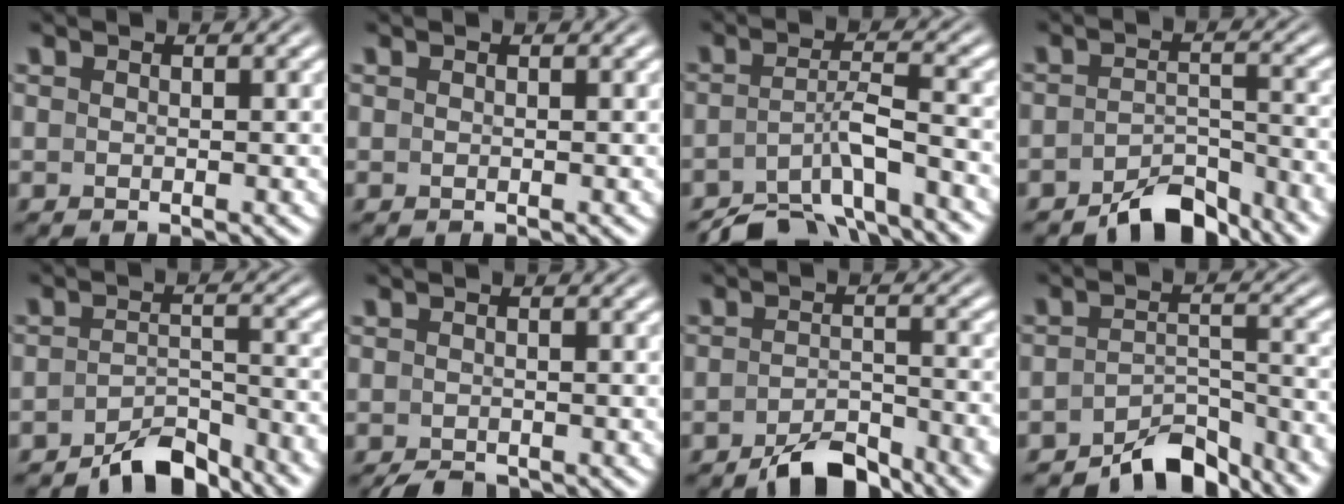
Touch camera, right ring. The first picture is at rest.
{"total": 0.0}
{"total": 7.1, "force": [-5.9, 1.9, 3.5], "torque": [-0.065, -0.028, -0.080]}
{"total": 5.0, "force": [-4.6, 1.0, 1.6], "torque": [-0.017, -0.006, -0.077]}
{"total": 5.1, "force": [-4.7, 0.9, 1.6], "torque": [-0.019, -0.006, -0.077]}
{"total": 1.6, "force": [-1.5, 0.2, 0.3], "torque": [-0.004, -0.015, -0.019]}
{"total": 4.2, "force": [-3.7, 0.8, 1.8], "torque": [-0.022, -0.004, -0.065]}
{"total": 6.2, "force": [-5.5, 1.6, 2.2], "torque": [-0.027, -0.012, -0.085]}